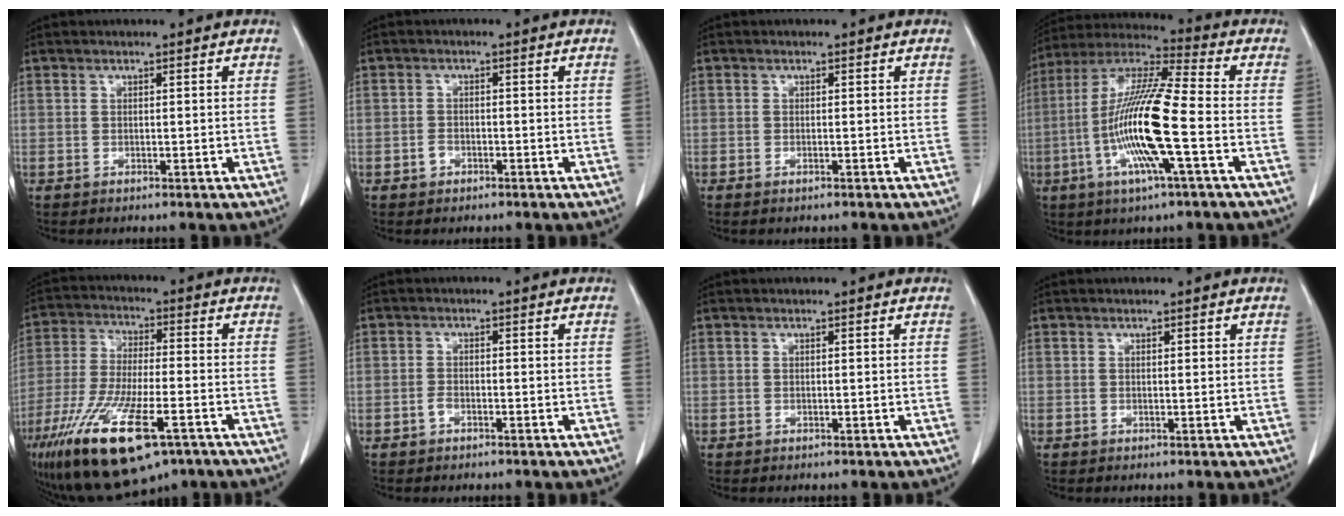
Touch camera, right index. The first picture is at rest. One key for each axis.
{"total": 1.5, "fx": -0.8, "fy": 1.1, "fz": 0.6, "tx": -0.011, "ty": 0.004, "tz": -0.013}
{"total": 0.7, "fx": -0.5, "fy": 0.2, "fz": 0.5, "tx": -0.011, "ty": -0.001, "tz": -0.005}
{"total": 16.0, "fx": -3.7, "fy": 0.8, "fz": 15.5, "tx": -0.310, "ty": -0.005, "tz": -0.078}
{"total": 18.8, "fx": -10.8, "fy": 5.1, "fz": 14.5, "tx": -0.292, "ty": -0.039, "tz": -0.188}
{"total": 1.3, "fx": -0.8, "fy": 0.7, "fz": 0.8, "tx": -0.014, "ty": 0.003, "tz": -0.014}
{"total": 0.0}
{"total": 0.5, "fx": 0.3, "fy": 0.1, "fz": 0.4, "tx": -0.008, "ty": -0.001, "tz": 0.004}